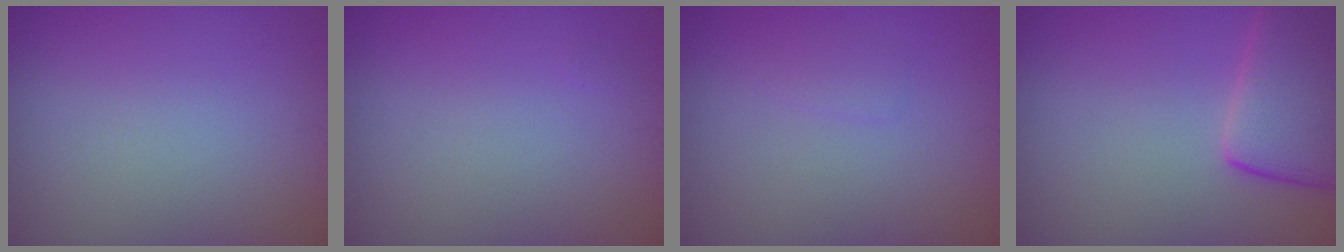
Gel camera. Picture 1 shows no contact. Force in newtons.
{"total": 0.0}
{"total": 0.7, "press": 0.7, "slide": 0.1}
{"total": 6.6, "press": 6.6, "slide": 0.5}